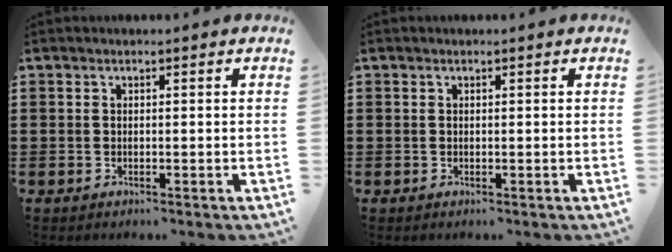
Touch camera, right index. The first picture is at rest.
{"total": 0.0}